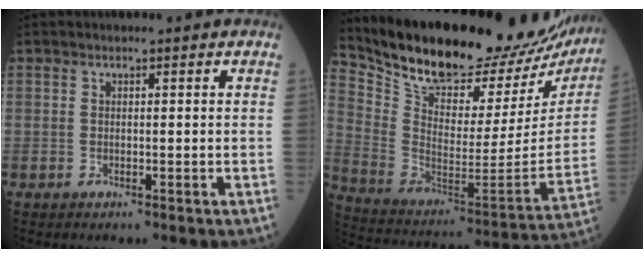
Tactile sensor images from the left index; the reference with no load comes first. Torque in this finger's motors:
{"motor_torque": [0.99, -1.15, 0.88, 0.17]}